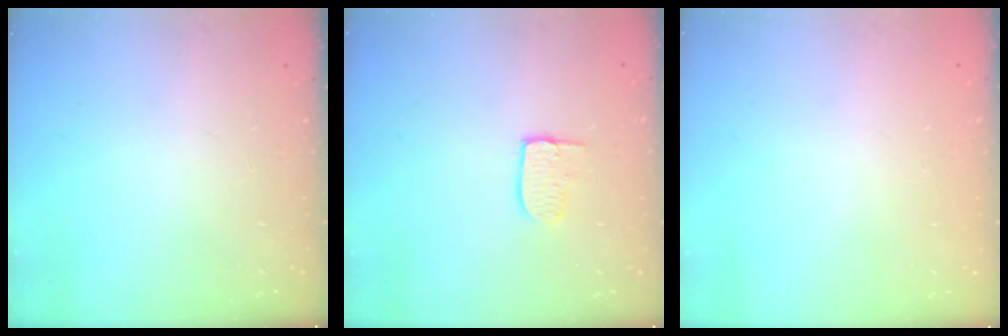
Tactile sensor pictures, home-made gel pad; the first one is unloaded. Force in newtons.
{"total": 7.7, "press": 7.7, "slide": 0.6}
{"total": 0.0}